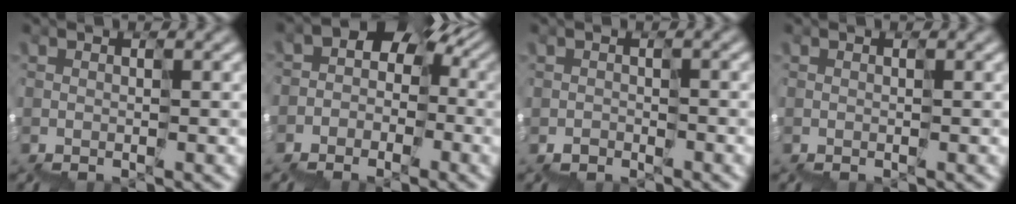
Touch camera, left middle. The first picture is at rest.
{"total": 5.1, "force": [-2.1, 4.1, 2.1], "torque": [-0.019, 0.004, -0.032]}
{"total": 1.3, "force": [-1.1, 0.0, -0.7], "torque": [-0.001, 0.003, -0.020]}
{"total": 0.0}